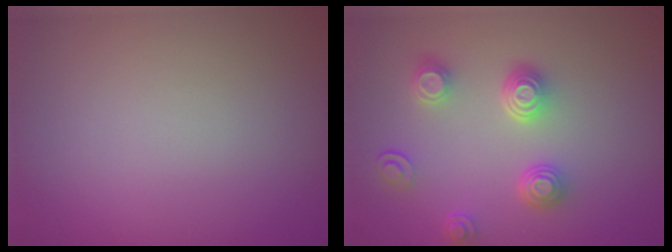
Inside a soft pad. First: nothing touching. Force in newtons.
{"total": 4.0, "press": 3.2, "slide": 2.5}